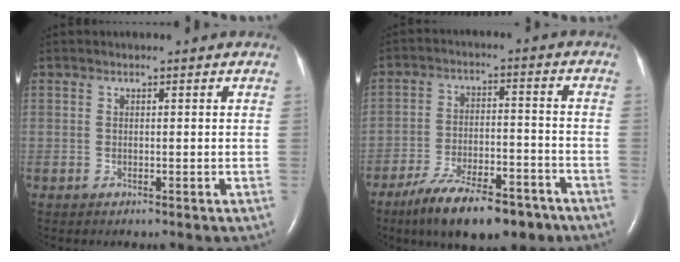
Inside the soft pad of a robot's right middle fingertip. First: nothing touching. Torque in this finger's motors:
{"motor_torque": [1.12, -1.02, 0.24, 0.14]}